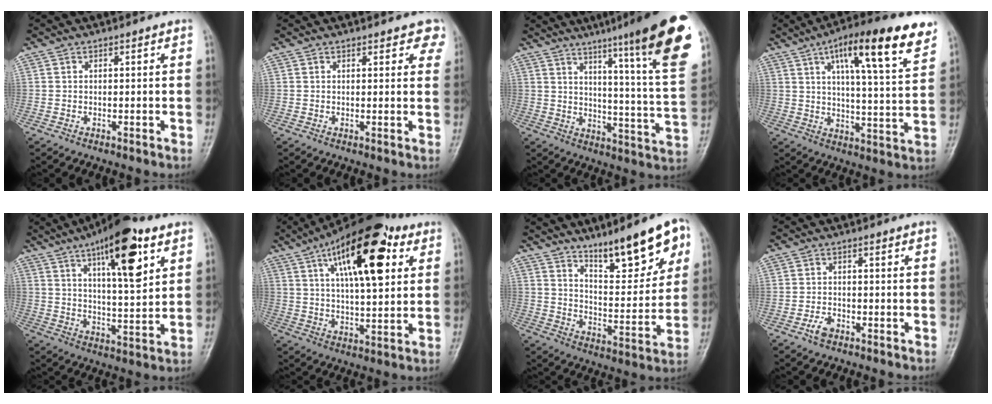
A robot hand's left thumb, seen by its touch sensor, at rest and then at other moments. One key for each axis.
{"total": 4.0, "fx": 3.0, "fy": 1.8, "fz": 1.9, "tx": 0.010, "ty": -0.007, "tz": 0.026}
{"total": 22.3, "fx": 14.1, "fy": 1.2, "fz": 17.3, "tx": -0.214, "ty": -0.068, "tz": 0.187}
{"total": 17.9, "fx": 9.9, "fy": 4.2, "fz": 14.2, "tx": -0.190, "ty": -0.031, "tz": 0.147}
{"total": 16.8, "fx": 8.1, "fy": 5.1, "fz": 13.8, "tx": -0.193, "ty": -0.029, "tz": 0.126}
{"total": 20.3, "fx": 8.0, "fy": 8.1, "fz": 16.8, "tx": -0.245, "ty": -0.010, "tz": 0.121}
{"total": 15.6, "fx": 9.6, "fy": 4.4, "fz": 11.5, "tx": -0.134, "ty": -0.053, "tz": 0.154}
{"total": 2.6, "fx": -1.7, "fy": 1.3, "fz": 1.5, "tx": -0.030, "ty": 0.011, "tz": -0.032}